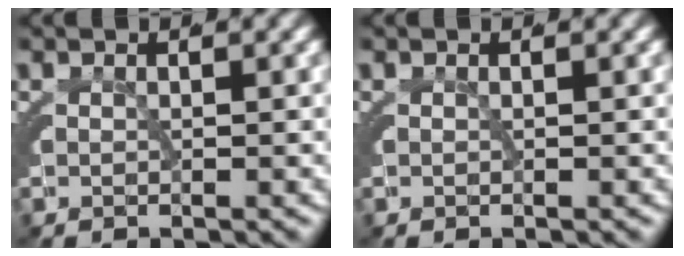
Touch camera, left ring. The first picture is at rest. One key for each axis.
{"total": 0.0}